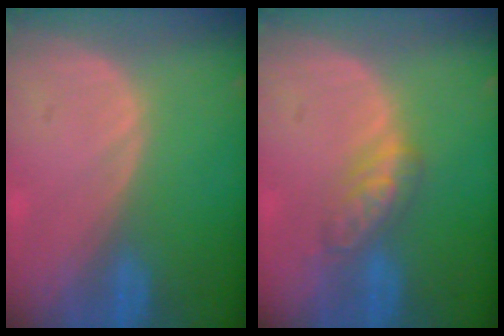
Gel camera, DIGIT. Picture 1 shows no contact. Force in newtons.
{"total": 4.5, "press": 4.5, "slide": 0.3}